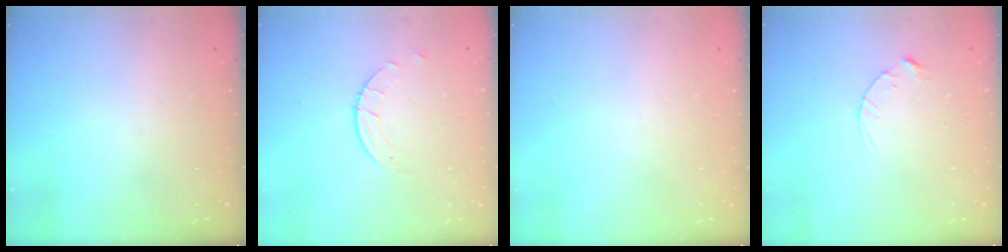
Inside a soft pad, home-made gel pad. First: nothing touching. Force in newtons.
{"total": 2.7, "press": 2.7, "slide": 0.3}
{"total": 0.0}
{"total": 2.5, "press": 2.5, "slide": 0.4}